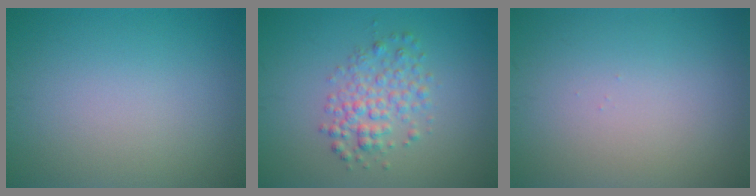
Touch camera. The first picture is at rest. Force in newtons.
{"total": 3.1, "press": 3.1, "slide": 0.1}
{"total": 0.0}